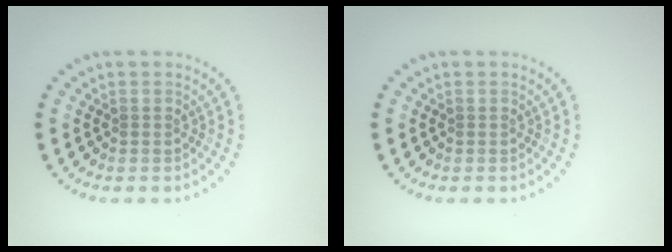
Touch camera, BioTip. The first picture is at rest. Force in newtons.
{"total": 0.0}